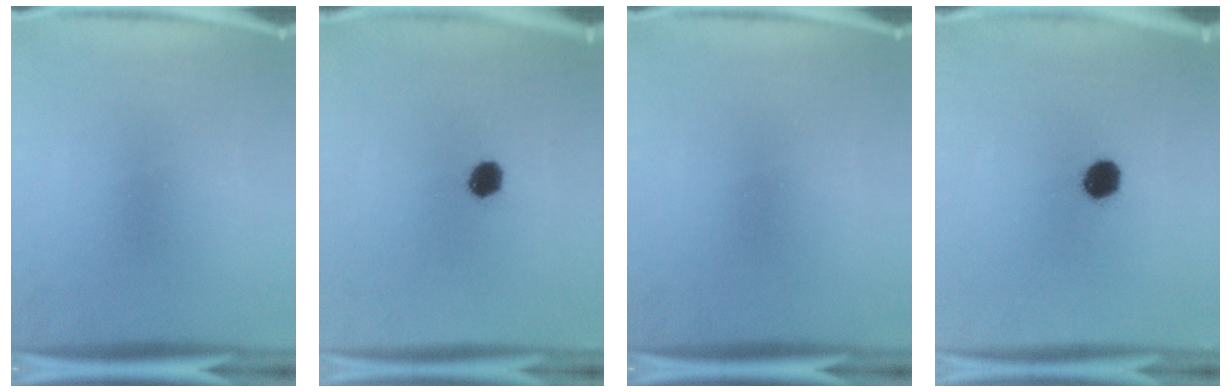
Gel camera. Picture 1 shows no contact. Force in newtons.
{"total": 4.3}
{"total": 0.0}
{"total": 5.9}